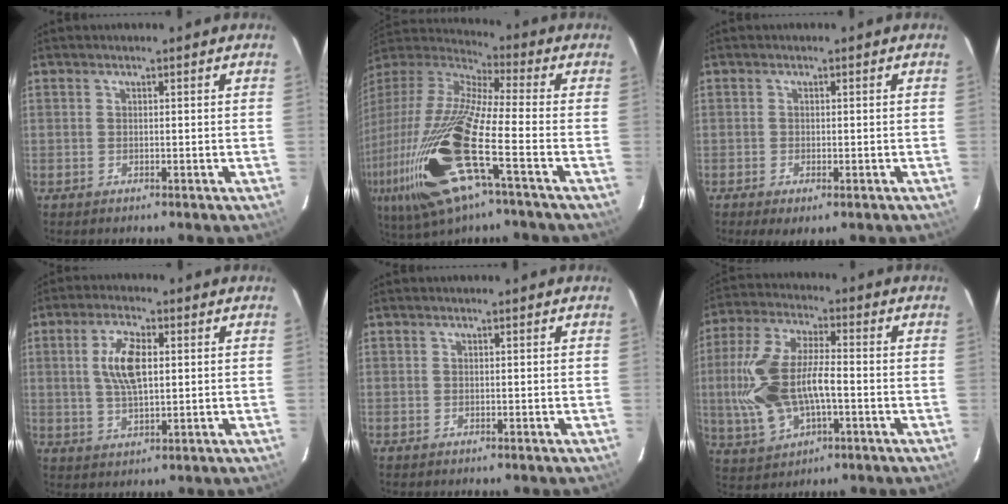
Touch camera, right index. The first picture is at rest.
{"total": 28.4, "force": [-10.3, 5.9, 25.8], "torque": [-0.518, -0.067, -0.201]}
{"total": 3.4, "force": [-2.0, 1.3, 2.5], "torque": [-0.051, -0.015, -0.029]}
{"total": 7.9, "force": [1.5, 3.2, 7.1], "torque": [-0.138, 0.007, 0.029]}
{"total": 0.0}
{"total": 16.6, "force": [-2.3, 8.2, 14.3], "torque": [-0.313, 0.003, -0.035]}